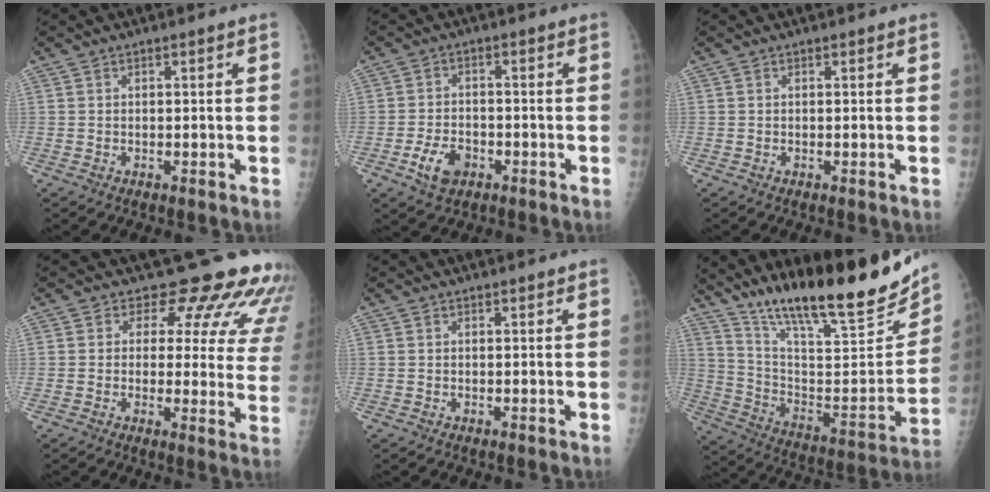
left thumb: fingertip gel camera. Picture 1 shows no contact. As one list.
[{"total": 5.8, "force": [-2.6, 3.8, 3.4], "torque": [-0.057, 0.011, -0.044]}, {"total": 0.0}, {"total": 15.8, "force": [13.5, 6.8, 4.9], "torque": [-0.002, -0.088, 0.127]}, {"total": 0.0}, {"total": 26.4, "force": [19.7, 5.3, 16.8], "torque": [-0.238, -0.085, 0.320]}]